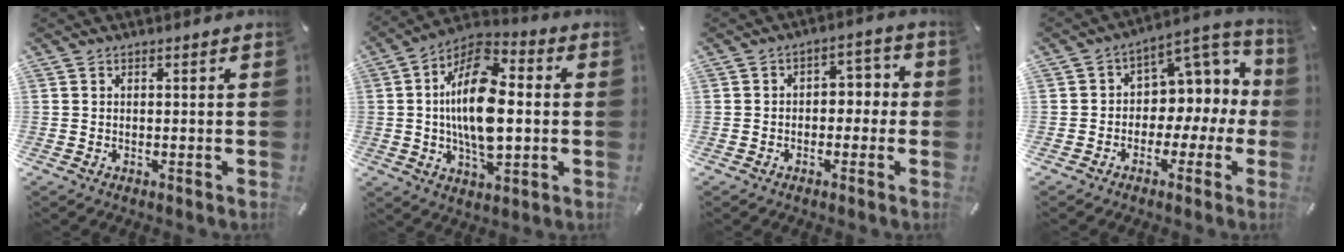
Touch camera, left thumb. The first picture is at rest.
{"total": 18.0, "force": [0.1, 9.7, 15.2], "torque": [-0.306, -0.002, -0.005]}
{"total": 4.5, "force": [-2.0, 3.3, 2.4], "torque": [-0.029, 0.015, -0.047]}
{"total": 9.3, "force": [1.4, 8.0, 4.6], "torque": [-0.048, -0.022, 0.028]}